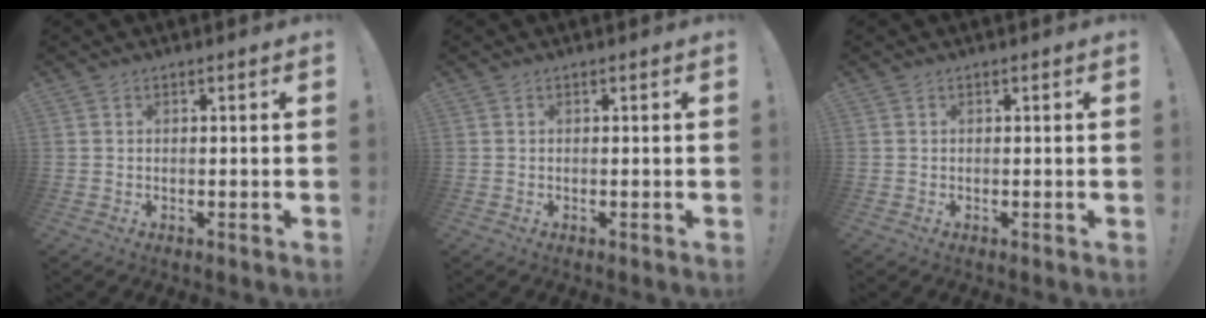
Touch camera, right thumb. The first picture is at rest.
{"total": 0.0}
{"total": 0.0}